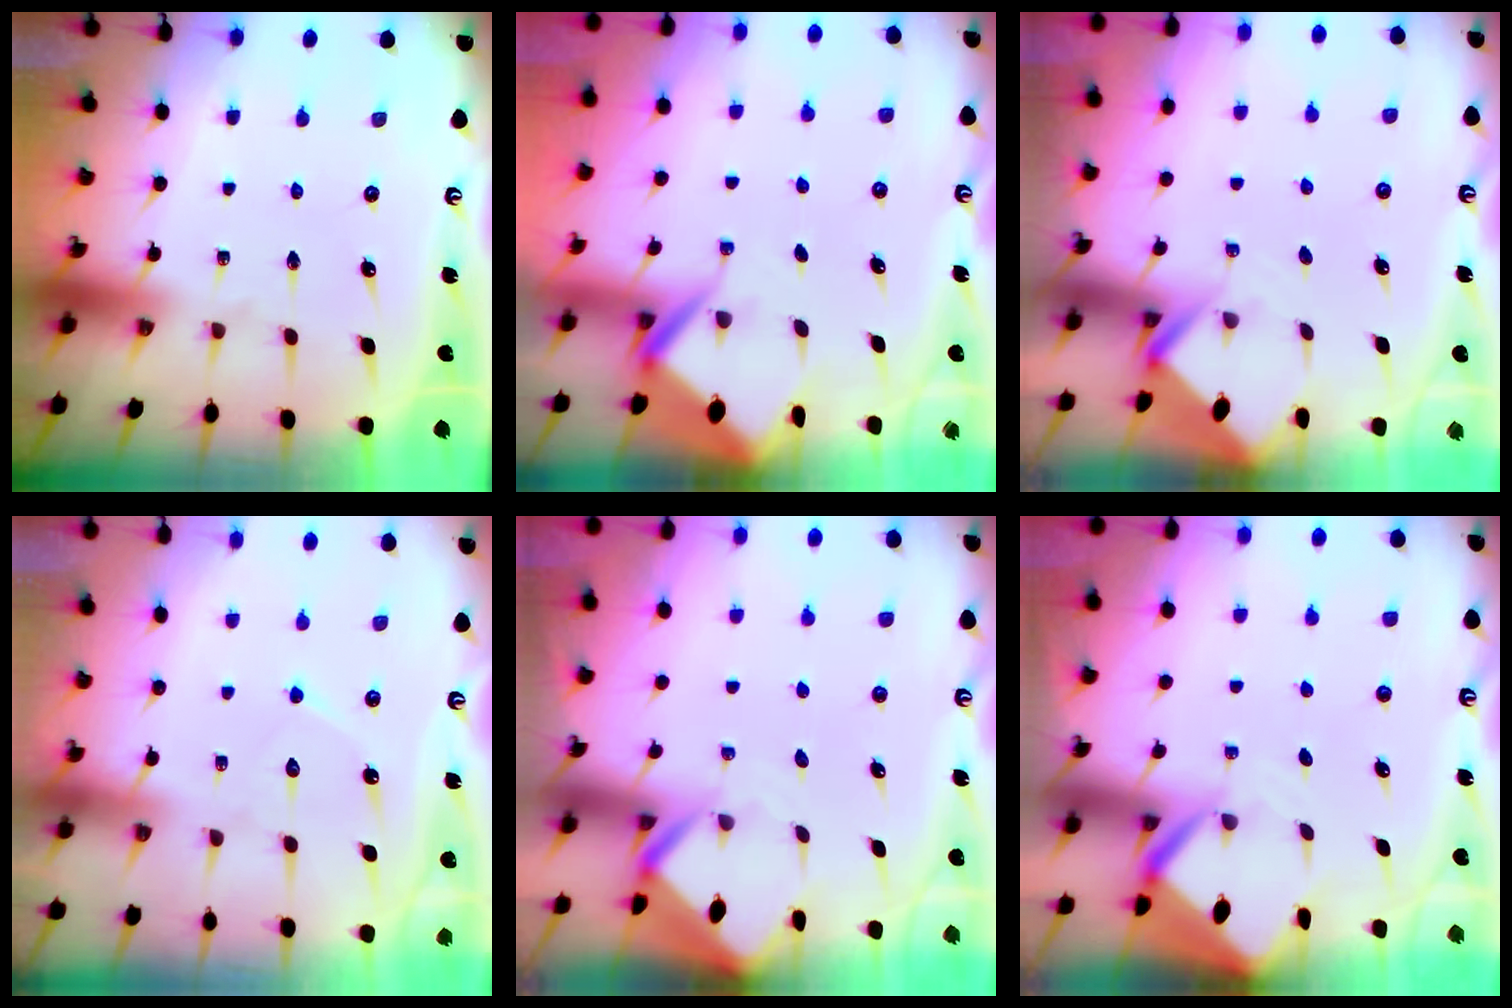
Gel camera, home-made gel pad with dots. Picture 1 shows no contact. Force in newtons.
{"total": 3.5, "press": 3.5, "slide": 0.3}
{"total": 2.7, "press": 2.7, "slide": 0.2}
{"total": 6.5, "press": 6.5, "slide": 0.6}
{"total": 2.8, "press": 2.8, "slide": 0.2}
{"total": 3.9, "press": 3.9, "slide": 0.3}